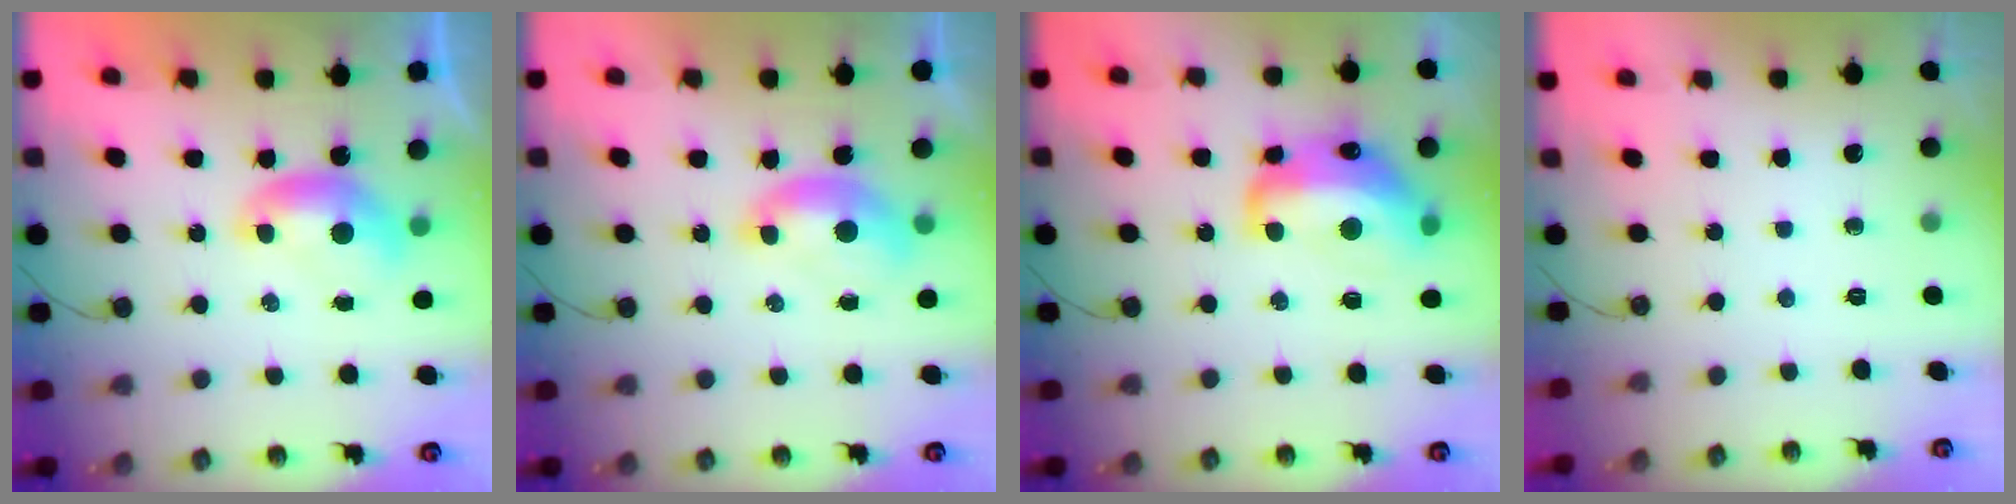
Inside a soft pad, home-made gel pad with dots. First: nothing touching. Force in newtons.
{"total": 1.8, "press": 1.7, "slide": 0.7}
{"total": 9.8, "press": 9.8, "slide": 1.1}
{"total": 0.0}